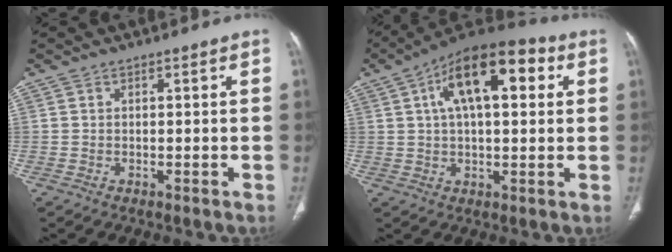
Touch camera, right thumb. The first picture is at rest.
{"total": 16.9, "force": [5.2, 7.7, 14.1], "torque": [-0.203, 0.022, 0.075]}